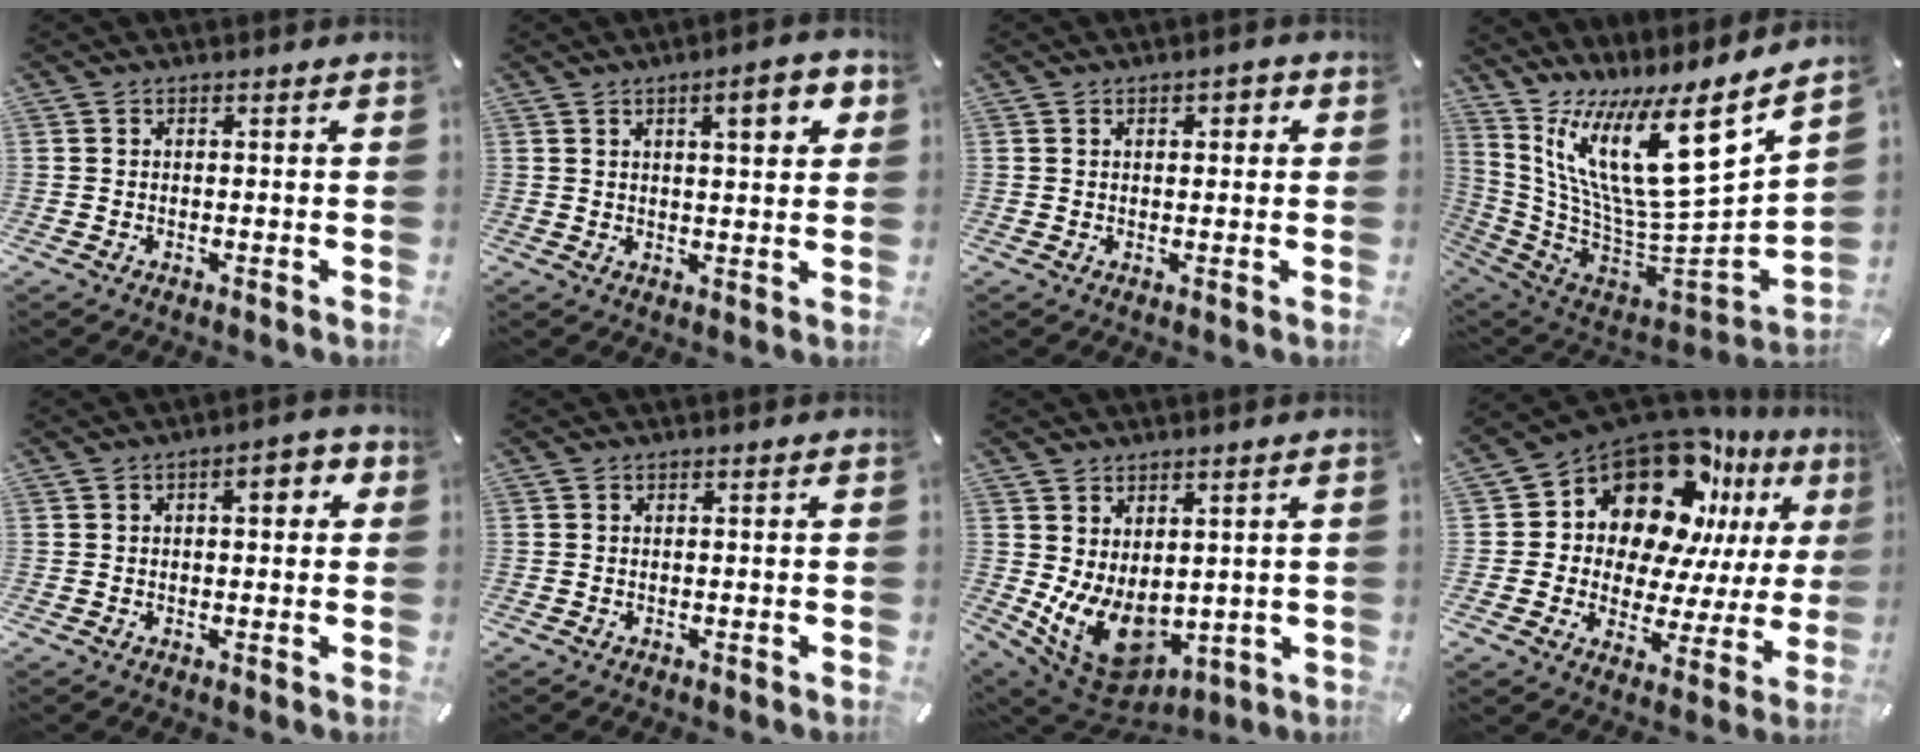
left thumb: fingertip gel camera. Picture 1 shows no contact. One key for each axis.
{"total": 7.5, "fx": 3.7, "fy": 2.1, "fz": 6.2, "tx": -0.087, "ty": -0.011, "tz": 0.054}
{"total": 2.2, "fx": 0.5, "fy": 1.3, "fz": 1.7, "tx": -0.026, "ty": 0.005, "tz": 0.004}
{"total": 20.0, "fx": 9.2, "fy": 6.0, "fz": 16.7, "tx": -0.288, "ty": -0.098, "tz": 0.146}
{"total": 5.3, "fx": 1.2, "fy": 2.6, "fz": 4.4, "tx": -0.056, "ty": 0.001, "tz": 0.011}
{"total": 0.0}
{"total": 11.1, "fx": -0.5, "fy": 8.2, "fz": 7.3, "tx": -0.129, "ty": -0.021, "tz": -0.002}
{"total": 18.1, "fx": 12.1, "fy": 10.4, "fz": 8.5, "tx": -0.144, "ty": -0.105, "tz": 0.208}